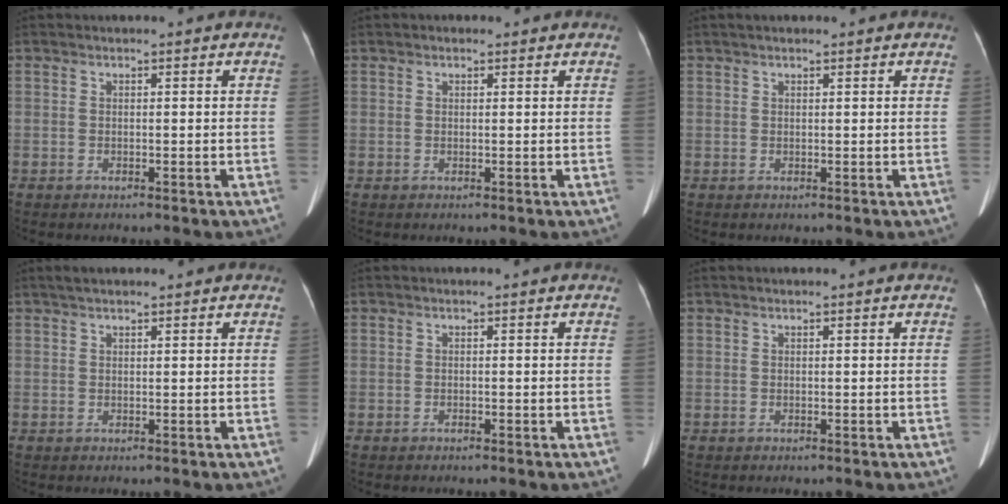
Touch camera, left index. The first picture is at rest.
{"total": 0.9, "force": [0.6, 0.6, 0.3], "torque": [-0.009, 0.010, 0.005]}
{"total": 1.7, "force": [1.3, 0.5, 1.0], "torque": [-0.015, 0.020, 0.017]}
{"total": 2.6, "force": [2.0, 0.7, 1.4], "torque": [-0.027, 0.023, 0.033]}
{"total": 0.0}
{"total": 0.0}